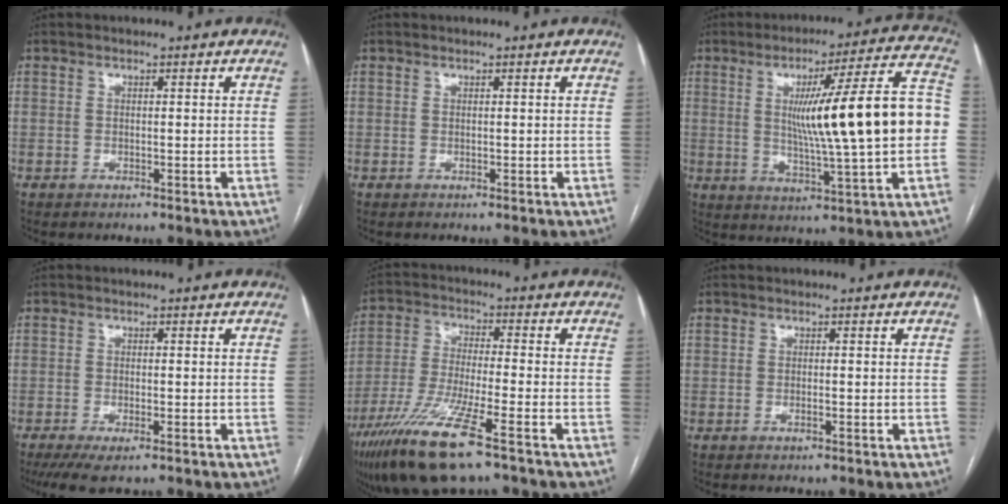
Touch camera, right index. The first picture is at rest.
{"total": 0.0}
{"total": 20.2, "force": [0.7, 0.1, 20.2], "torque": [-0.291, 0.020, 0.006]}
{"total": 5.1, "force": [-3.4, 1.2, 3.5], "torque": [-0.060, -0.012, -0.055]}
{"total": 13.9, "force": [-8.5, 0.9, 10.9], "torque": [-0.229, -0.036, -0.159]}
{"total": 0.6, "force": [-0.3, -0.1, 0.5], "torque": [-0.012, -0.001, -0.004]}